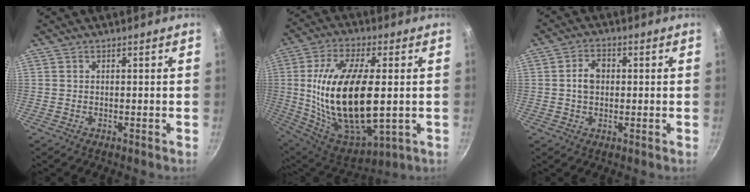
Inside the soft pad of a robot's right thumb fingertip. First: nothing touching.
{"total": 25.1, "force": [0.1, 11.5, 22.3], "torque": [-0.424, -0.001, 0.017]}
{"total": 4.8, "force": [0.3, 3.5, 3.3], "torque": [-0.043, 0.010, 0.000]}